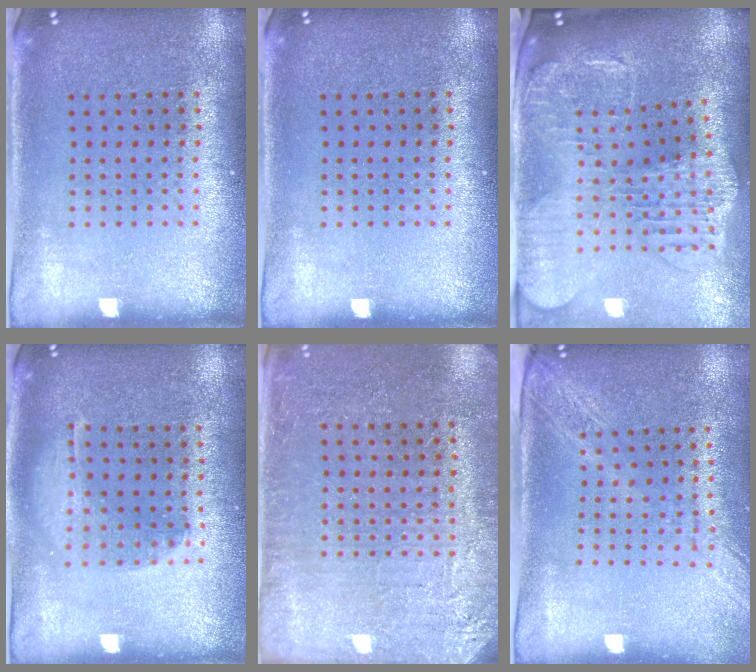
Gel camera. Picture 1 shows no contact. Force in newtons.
{"total": 0.0}
{"total": 2.9, "press": 2.5, "slide": 1.5}
{"total": 1.3, "press": 1.2, "slide": 0.4}
{"total": 2.9, "press": 2.8, "slide": 0.5}
{"total": 2.1, "press": 1.7, "slide": 1.2}